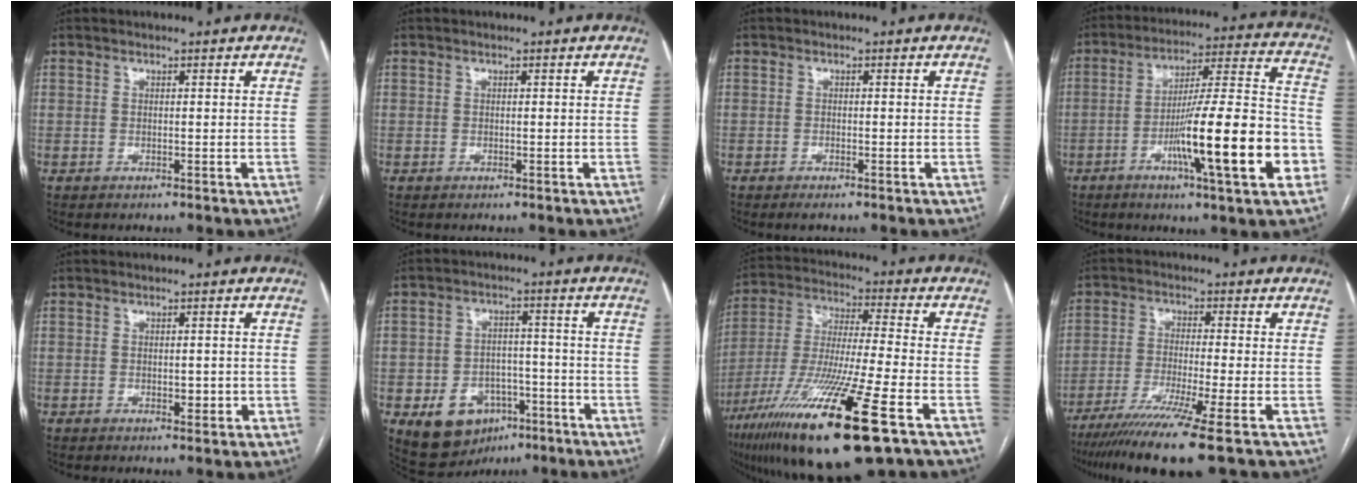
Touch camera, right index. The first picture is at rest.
{"total": 0.0}
{"total": 1.4, "force": [-1.0, 0.1, 0.9], "torque": [-0.016, -0.003, -0.015]}
{"total": 19.6, "force": [-6.9, 0.9, 18.3], "torque": [-0.273, -0.001, -0.106]}
{"total": 1.6, "force": [-0.4, 0.9, 1.3], "torque": [-0.018, 0.000, -0.002]}
{"total": 10.0, "force": [-4.6, 7.3, 5.0], "torque": [-0.086, 0.017, -0.059]}
{"total": 22.3, "force": [-11.8, 1.2, 18.8], "torque": [-0.366, -0.058, -0.212]}
{"total": 11.8, "force": [-8.0, -1.7, 8.5], "torque": [-0.149, -0.034, -0.132]}